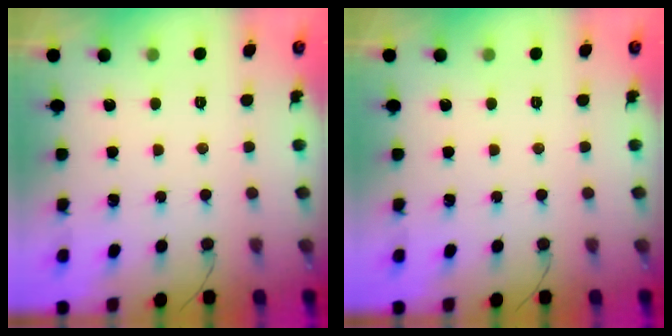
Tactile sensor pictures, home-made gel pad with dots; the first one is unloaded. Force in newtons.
{"total": 0.0}